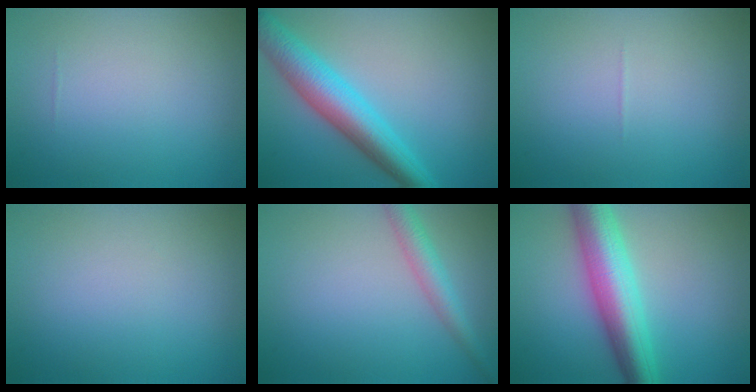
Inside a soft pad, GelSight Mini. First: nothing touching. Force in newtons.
{"total": 6.4, "press": 6.4, "slide": 0.1}
{"total": 0.0}
{"total": 0.0}
{"total": 2.8, "press": 2.8, "slide": 0.2}
{"total": 7.7, "press": 7.7, "slide": 0.1}